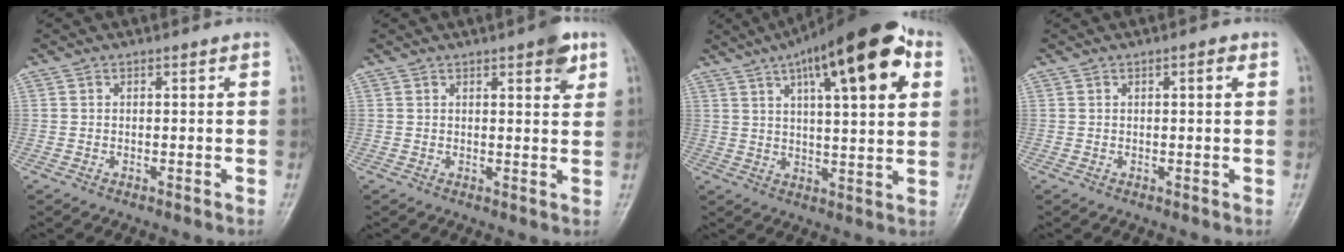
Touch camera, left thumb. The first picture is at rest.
{"total": 4.5, "force": [2.5, 1.4, 3.5], "torque": [-0.036, -0.010, 0.027]}
{"total": 21.1, "force": [9.4, 6.4, 17.8], "torque": [-0.248, 0.000, 0.137]}
{"total": 1.7, "force": [0.6, 0.4, 1.5], "torque": [-0.022, 0.001, 0.007]}